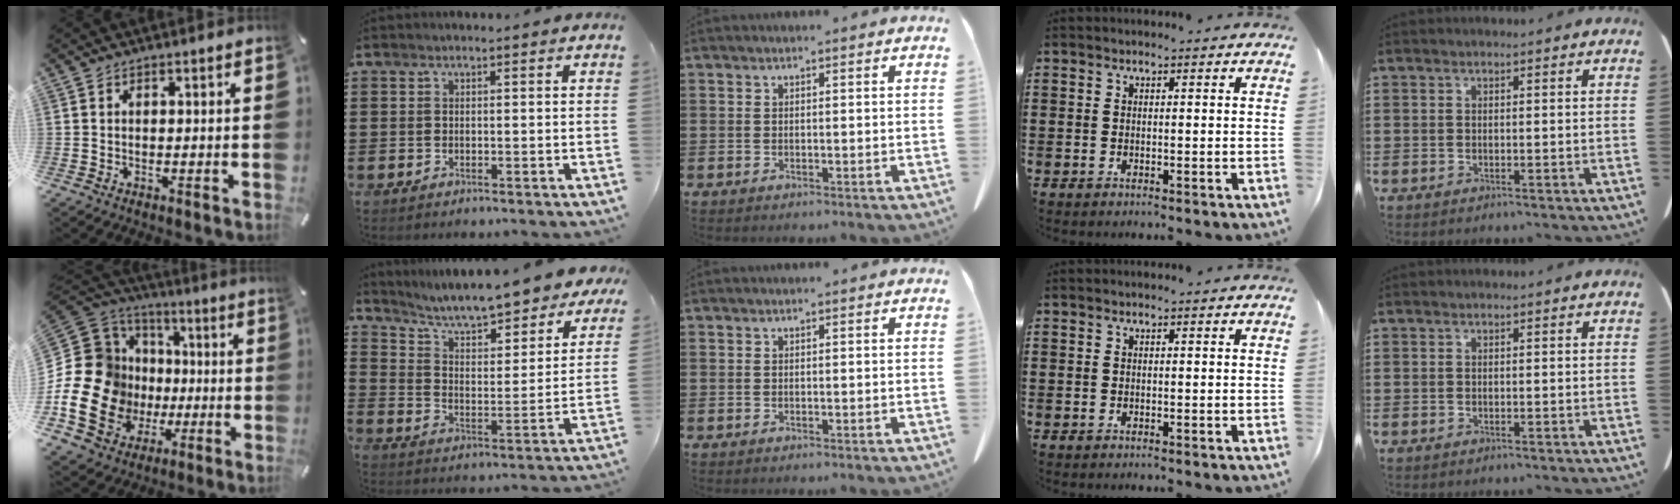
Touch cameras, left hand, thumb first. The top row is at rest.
{"thumb": {"total": 23.0, "force": [-3.4, 19.9, 11.1], "torque": [-0.250, 0.003, -0.023]}, "index": {"total": 6.6, "force": [6.3, -0.1, 2.0], "torque": [-0.066, -0.052, 0.105]}}